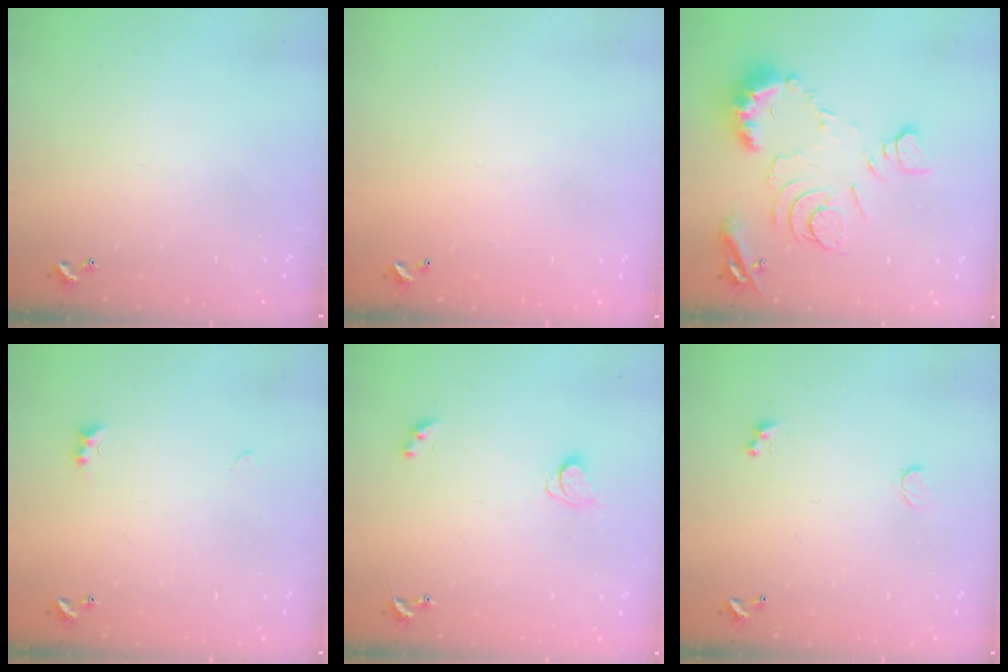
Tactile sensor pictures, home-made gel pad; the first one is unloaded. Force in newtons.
{"total": 2.9, "press": 2.9, "slide": 0.1}
{"total": 11.6, "press": 11.5, "slide": 1.2}
{"total": 1.4, "press": 1.3, "slide": 0.5}
{"total": 2.4, "press": 2.3, "slide": 0.6}
{"total": 0.6, "press": 0.4, "slide": 0.4}